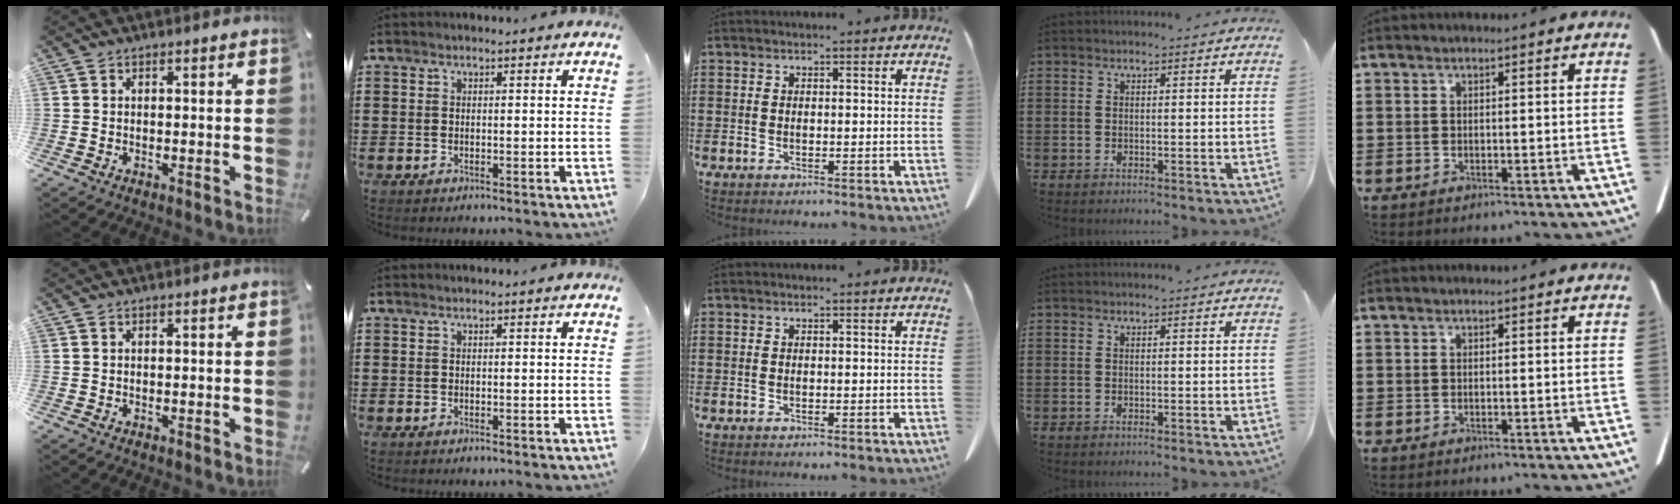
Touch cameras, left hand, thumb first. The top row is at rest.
{}